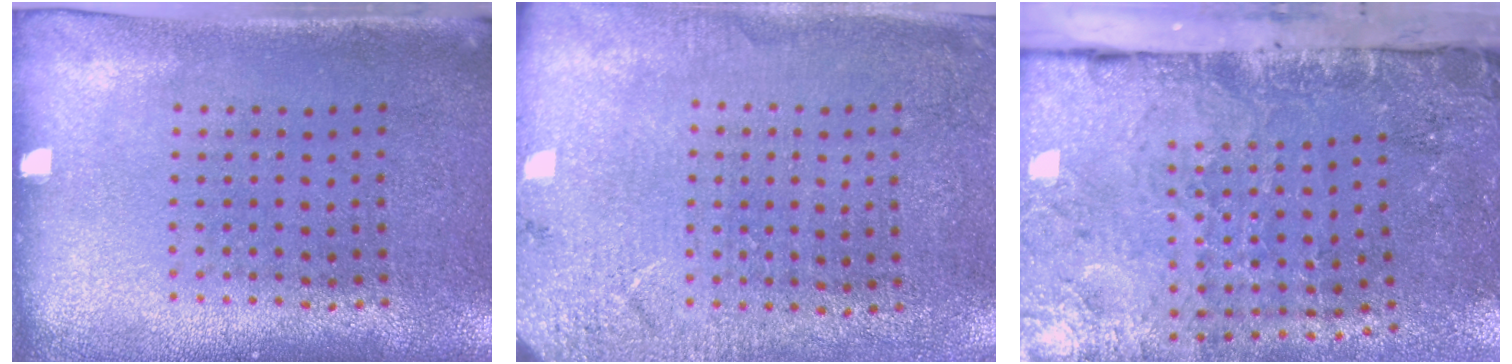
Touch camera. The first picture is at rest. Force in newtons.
{"total": 2.6, "press": 2.5, "slide": 0.5}
{"total": 4.7, "press": 3.6, "slide": 3.1}